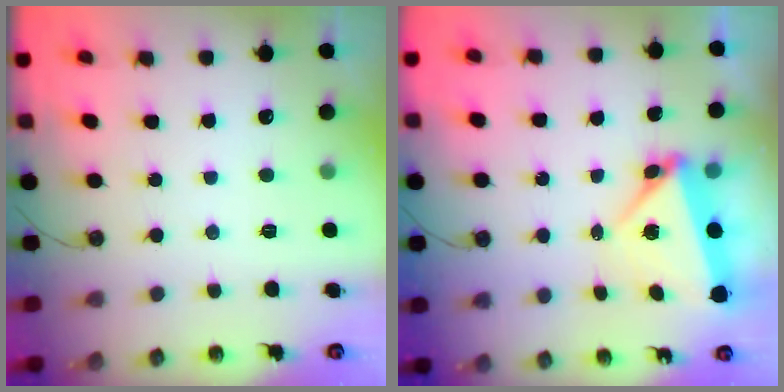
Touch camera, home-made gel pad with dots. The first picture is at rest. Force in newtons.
{"total": 5.9, "press": 5.9, "slide": 0.7}